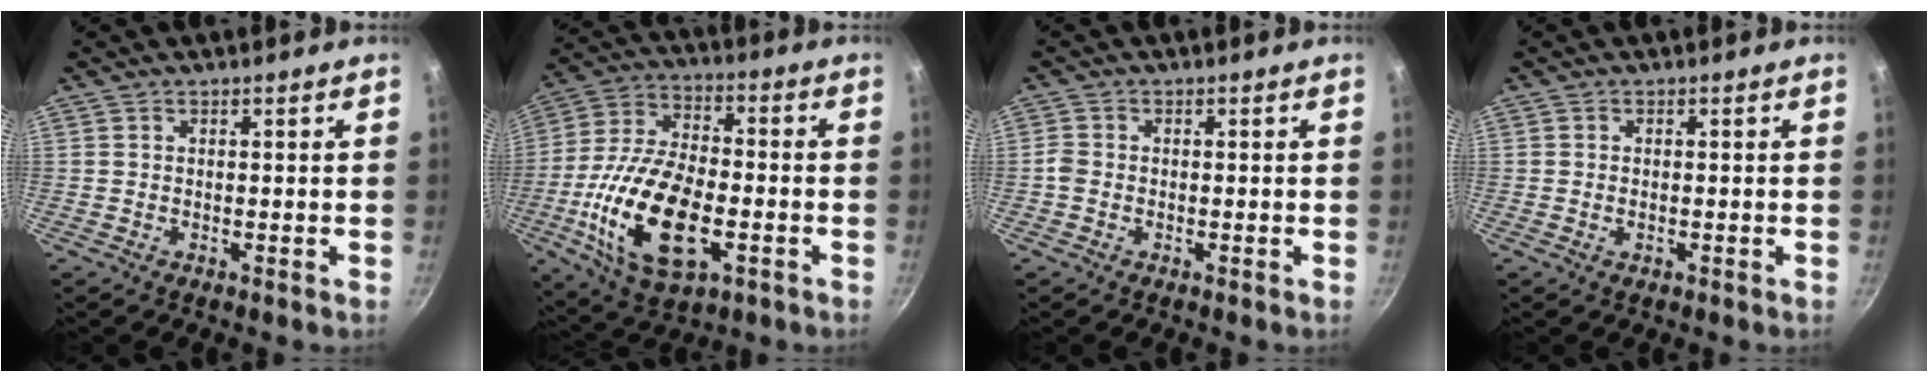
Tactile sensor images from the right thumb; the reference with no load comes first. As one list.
[{"total": 21.0, "force": [-5.6, 10.8, 17.2], "torque": [-0.328, 0.018, -0.101]}, {"total": 1.7, "force": [-0.6, 1.3, 0.9], "torque": [-0.021, 0.006, -0.017]}, {"total": 1.0, "force": [-0.3, 0.6, 0.7], "torque": [-0.013, 0.002, -0.005]}]